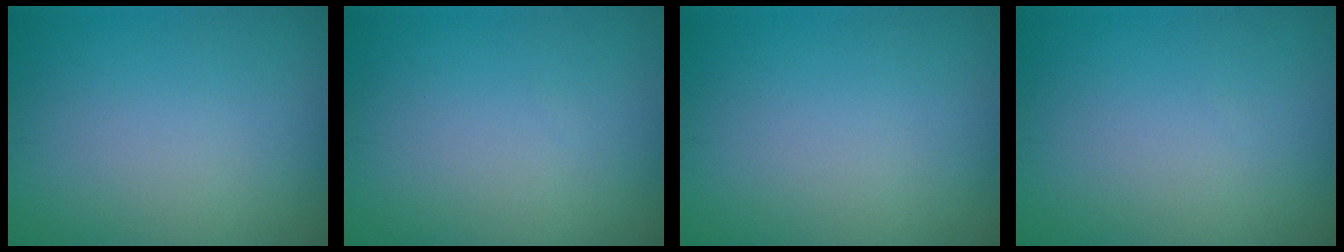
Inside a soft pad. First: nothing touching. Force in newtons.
{"total": 0.0}
{"total": 0.0}
{"total": 0.0}